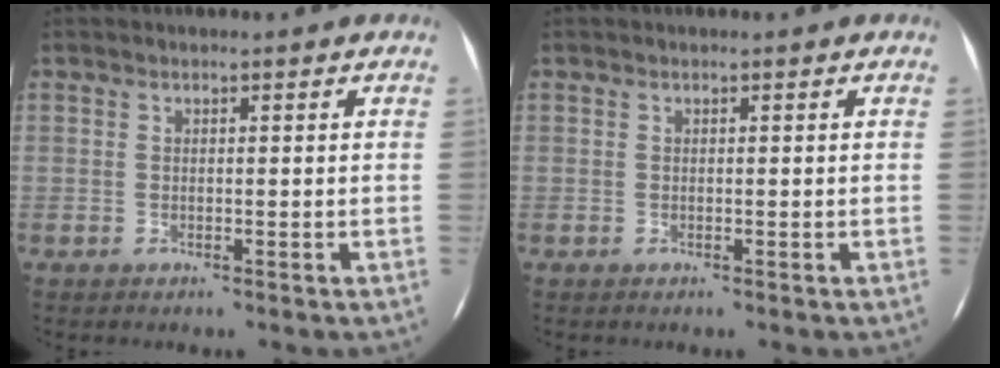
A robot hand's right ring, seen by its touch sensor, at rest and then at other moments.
{"total": 0.0}